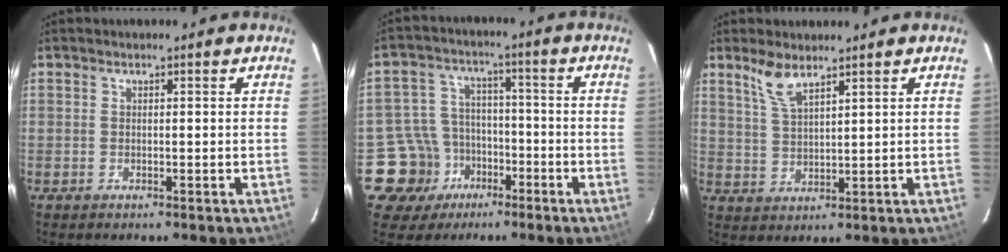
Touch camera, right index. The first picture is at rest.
{"total": 10.1, "force": [-5.3, 8.5, 1.2], "torque": [-0.054, 0.030, -0.079]}
{"total": 5.0, "force": [3.8, 1.2, 3.1], "torque": [-0.064, 0.002, 0.081]}